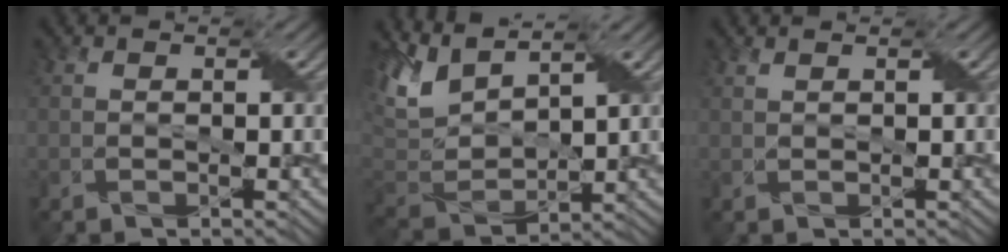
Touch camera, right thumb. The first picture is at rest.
{"total": 7.7, "force": [5.3, 2.9, 4.8], "torque": [-0.132, 0.010, 0.104]}
{"total": 0.7, "force": [0.6, -0.1, 0.3], "torque": [-0.013, 0.004, 0.010]}